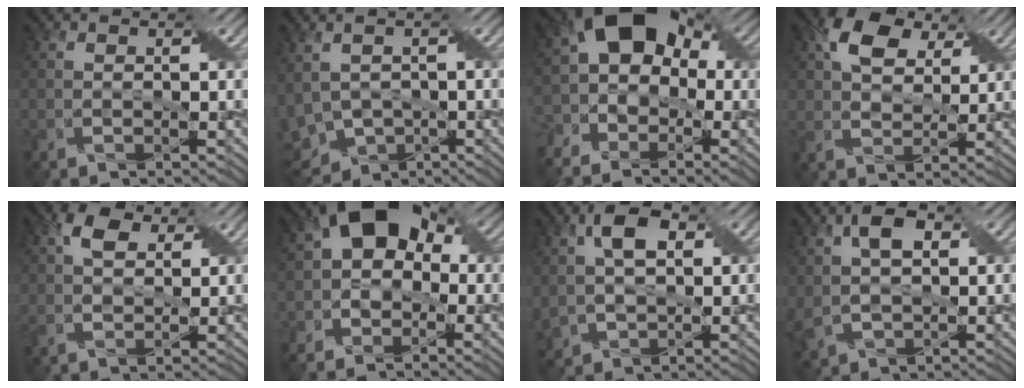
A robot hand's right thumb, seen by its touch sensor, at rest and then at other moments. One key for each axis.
{"total": 7.4, "fx": -2.7, "fy": 4.4, "fz": 5.3, "tx": -0.125, "ty": -0.014, "tz": -0.052}
{"total": 13.4, "fx": -1.7, "fy": 10.0, "fz": 8.7, "tx": -0.163, "ty": 0.003, "tz": -0.048}
{"total": 7.4, "fx": 3.8, "fy": 4.7, "fz": 4.2, "tx": -0.097, "ty": 0.006, "tz": 0.065}
{"total": 4.7, "fx": 2.2, "fy": 3.0, "fz": 2.8, "tx": -0.061, "ty": 0.003, "tz": 0.033}
{"total": 11.1, "fx": -0.2, "fy": 8.6, "fz": 7.1, "tx": -0.102, "ty": 0.018, "tz": -0.035}
{"total": 8.2, "fx": 1.8, "fy": 5.4, "fz": 5.9, "tx": -0.132, "ty": 0.004, "tz": 0.026}
{"total": 7.2, "fx": 1.6, "fy": 4.6, "fz": 5.3, "tx": -0.122, "ty": 0.003, "tz": 0.022}